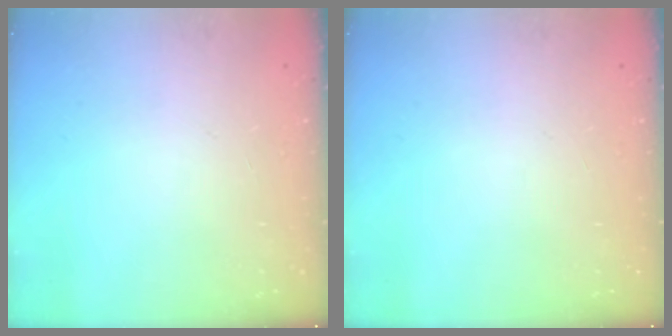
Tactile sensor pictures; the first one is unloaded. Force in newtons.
{"total": 0.0}